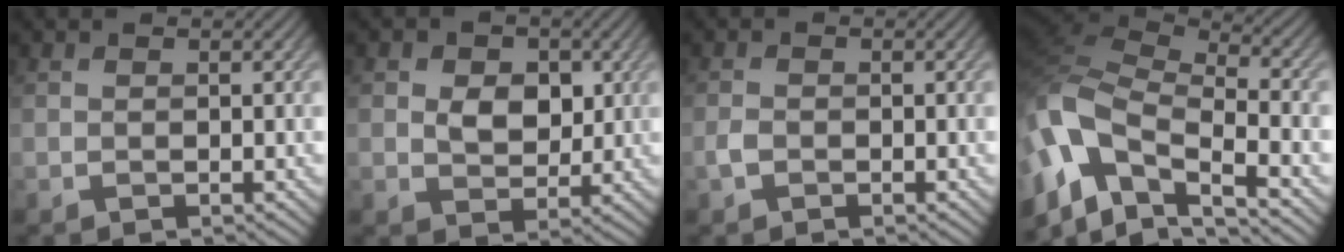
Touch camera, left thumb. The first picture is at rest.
{"total": 4.4, "force": [0.8, 3.3, 2.8], "torque": [-0.047, -0.002, 0.000]}
{"total": 1.2, "force": [-0.6, 0.8, 0.7], "torque": [-0.016, 0.001, -0.015]}
{"total": 13.9, "force": [-4.3, 7.5, 10.9], "torque": [-0.293, -0.010, -0.069]}